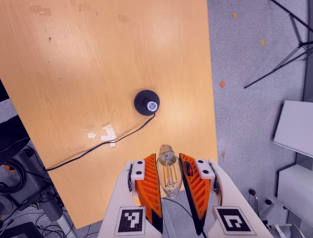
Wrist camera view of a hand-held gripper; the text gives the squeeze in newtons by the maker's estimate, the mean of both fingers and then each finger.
{"total": 8.4, "left": 7.5, "right": 9.2}